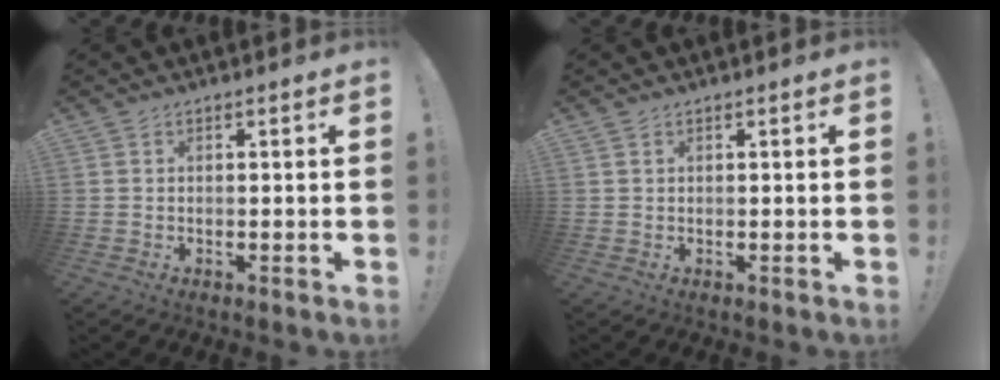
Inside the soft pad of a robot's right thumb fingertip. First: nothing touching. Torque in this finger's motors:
{"motor_torque": [0.07, 0.05, -0.21, -0.12, 0.04]}